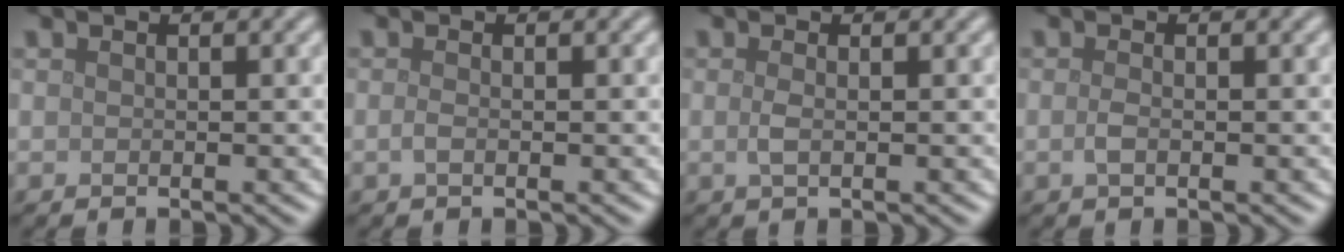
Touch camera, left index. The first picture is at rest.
{"total": 0.8, "force": [-0.3, 0.3, 0.7], "torque": [-0.016, -0.002, -0.007]}
{"total": 1.2, "force": [0.0, 0.4, 1.1], "torque": [-0.025, -0.001, -0.001]}
{"total": 1.0, "force": [-0.2, 0.4, 0.9], "torque": [-0.022, -0.002, -0.006]}